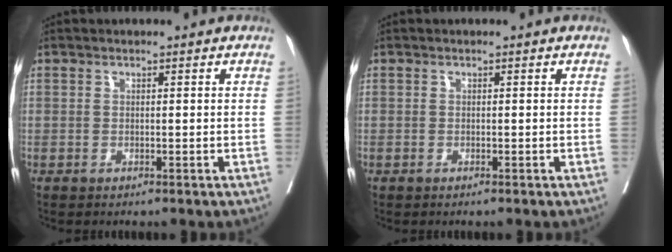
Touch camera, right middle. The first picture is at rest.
{"total": 0.0}